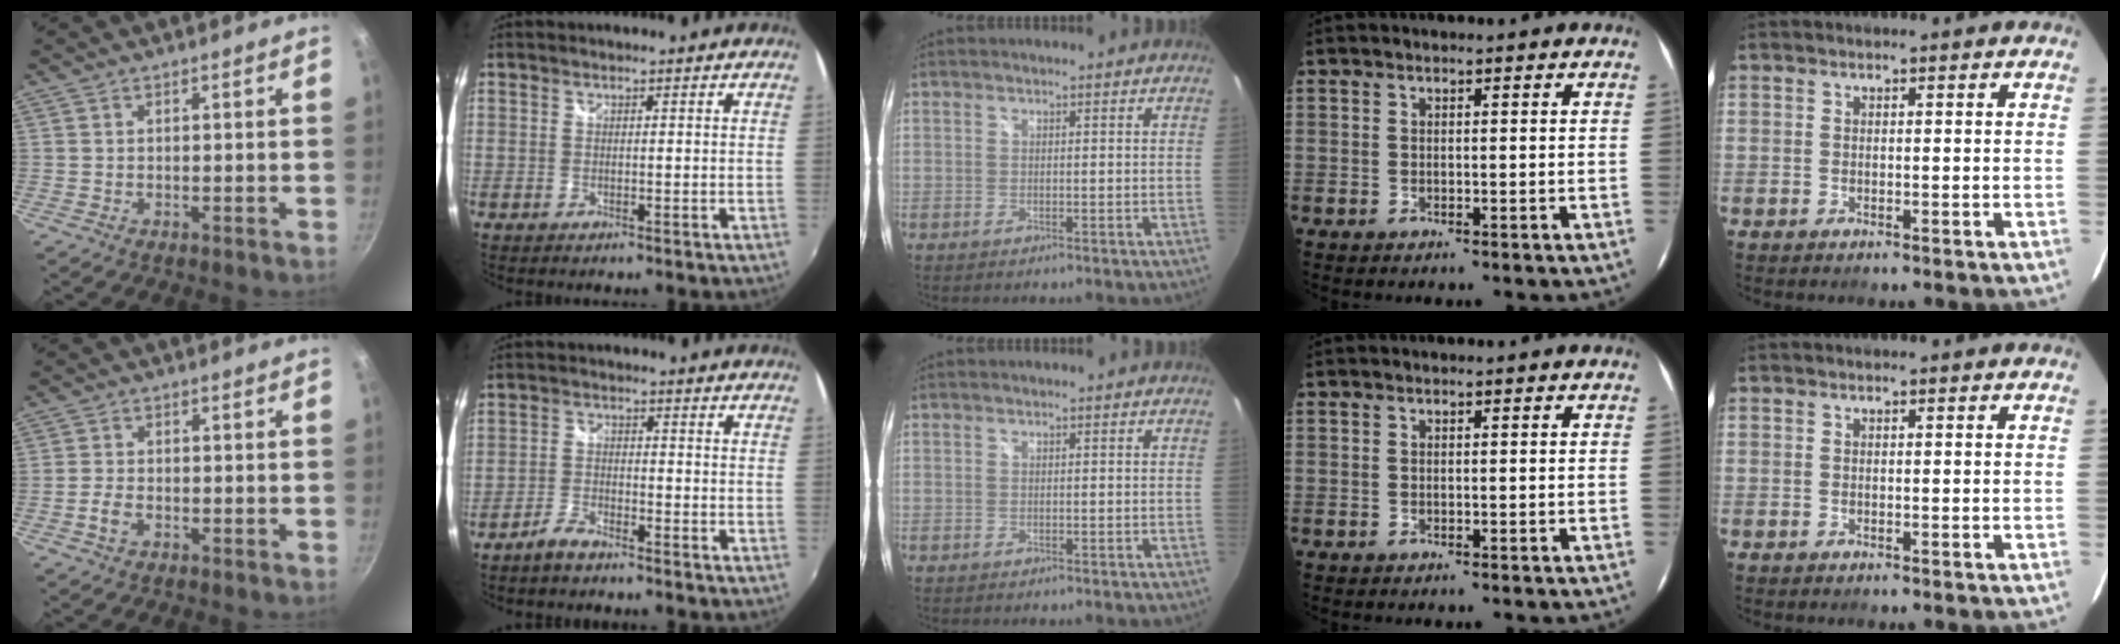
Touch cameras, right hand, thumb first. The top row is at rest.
{"thumb": {"total": 2.8, "force": [-1.3, 1.8, 1.8], "torque": [-0.041, 0.013, -0.028]}, "index": {"total": 3.4, "force": [-2.9, 0.9, 1.4], "torque": [-0.044, 0.003, -0.061]}}